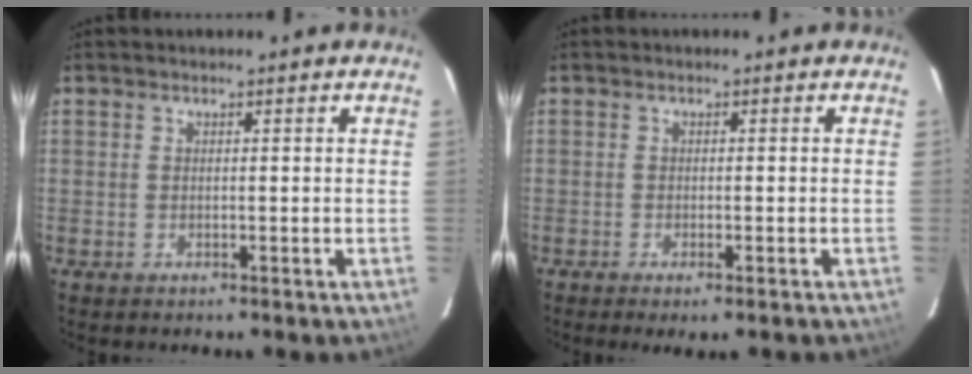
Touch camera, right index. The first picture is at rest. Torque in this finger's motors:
{"motor_torque": [0.90, -0.68, 0.29, 0.05]}